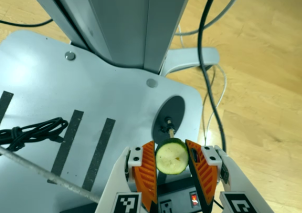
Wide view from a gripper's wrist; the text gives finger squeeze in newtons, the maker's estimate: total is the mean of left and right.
{"total": 6.6, "left": 6.9, "right": 6.2}